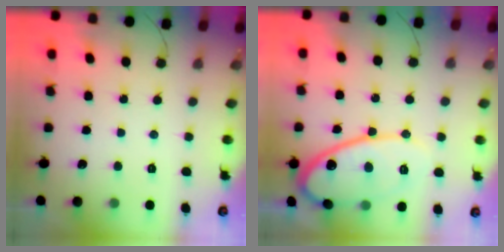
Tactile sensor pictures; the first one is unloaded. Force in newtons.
{"total": 15.6, "press": 15.5, "slide": 1.2}